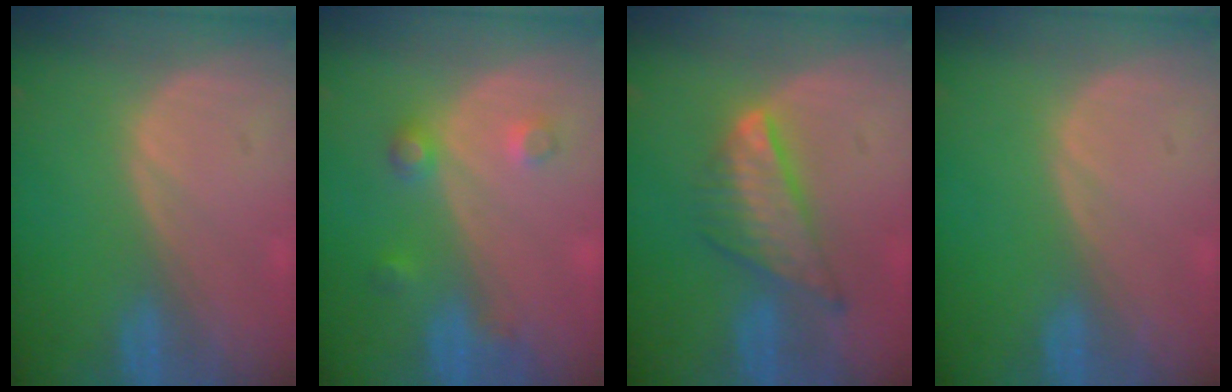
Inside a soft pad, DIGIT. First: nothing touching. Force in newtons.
{"total": 3.5, "press": 3.4, "slide": 1.0}
{"total": 7.4, "press": 6.5, "slide": 3.6}
{"total": 0.0}